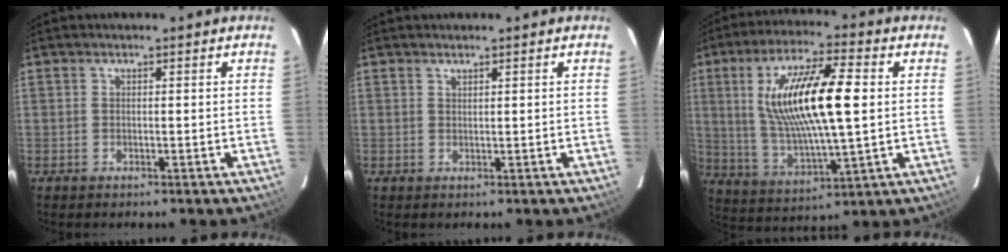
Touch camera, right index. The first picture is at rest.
{"total": 0.6, "force": [0.6, 0.1, 0.1], "torque": [-0.002, 0.002, 0.012]}
{"total": 18.4, "force": [3.0, 4.6, 17.5], "torque": [-0.333, 0.005, 0.064]}